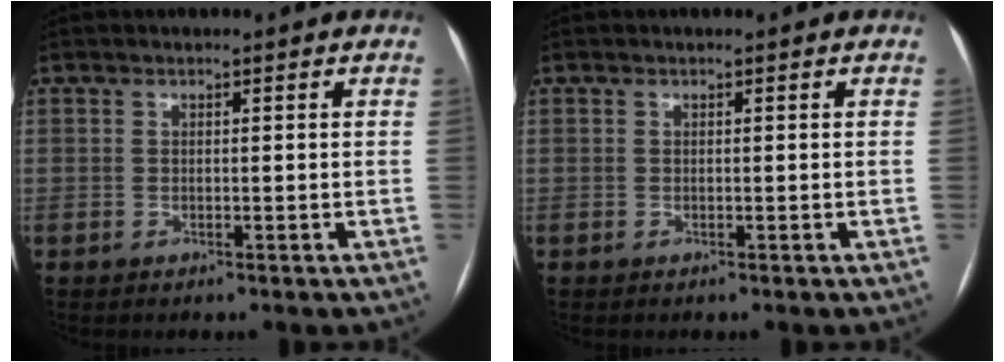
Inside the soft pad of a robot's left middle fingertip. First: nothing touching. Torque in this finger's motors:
{"motor_torque": [-0.01, 0.00, 0.00, -0.01]}